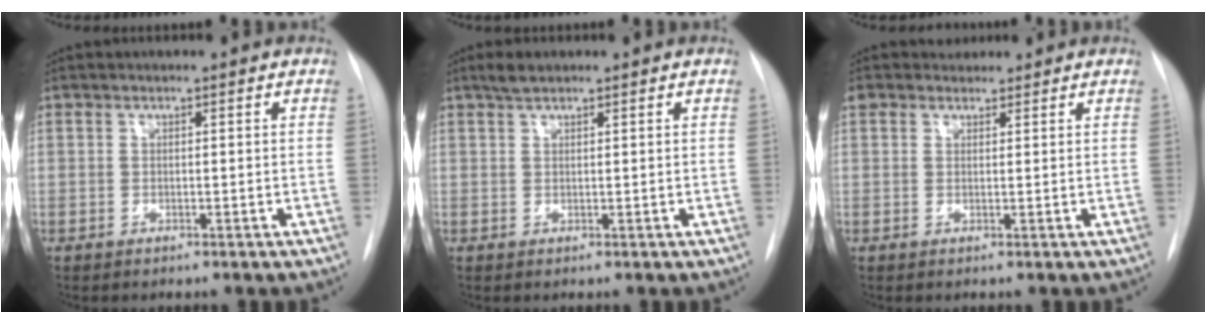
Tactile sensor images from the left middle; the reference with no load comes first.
{"total": 2.0, "force": [1.6, 0.6, 1.1], "torque": [-0.026, 0.007, 0.030]}
{"total": 2.8, "force": [2.2, 1.7, 0.0], "torque": [-0.003, 0.019, 0.038]}